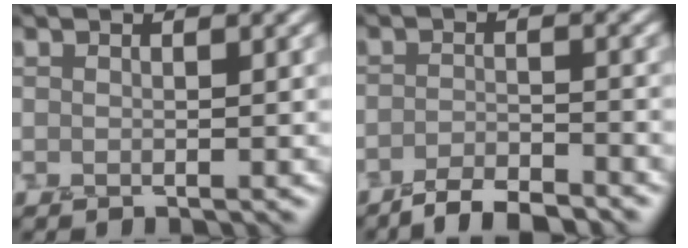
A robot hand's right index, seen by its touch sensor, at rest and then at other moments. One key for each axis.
{"total": 3.6, "fx": -3.1, "fy": 0.6, "fz": 1.7, "tx": -0.025, "ty": 0.004, "tz": -0.061}